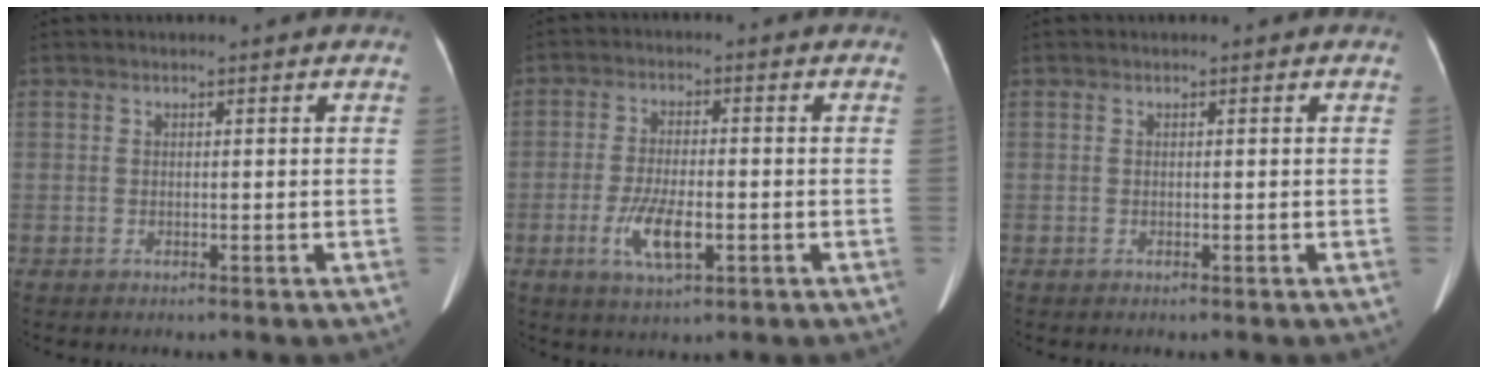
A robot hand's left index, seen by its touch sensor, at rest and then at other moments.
{"total": 6.7, "force": [-2.2, 2.1, 6.0], "torque": [-0.121, -0.006, -0.036]}
{"total": 0.0}